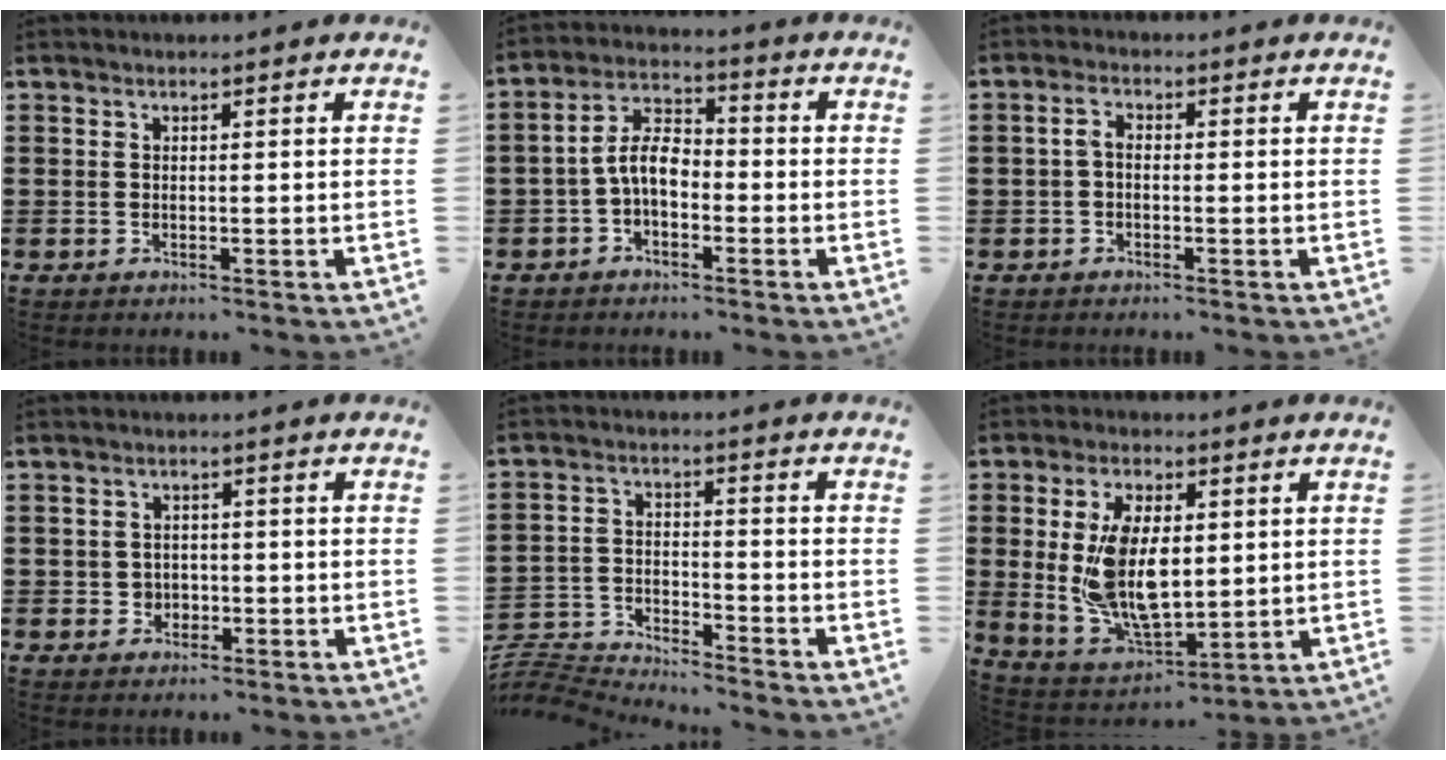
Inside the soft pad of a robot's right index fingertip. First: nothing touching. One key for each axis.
{"total": 6.1, "fx": -1.4, "fy": 3.3, "fz": 4.9, "tx": -0.116, "ty": 0.005, "tz": -0.035}
{"total": 2.0, "fx": -0.3, "fy": 0.9, "fz": 1.7, "tx": -0.043, "ty": -0.002, "tz": -0.009}
{"total": 2.2, "fx": -0.4, "fy": 2.1, "fz": 0.3, "tx": -0.014, "ty": 0.005, "tz": -0.013}
{"total": 4.5, "fx": -4.5, "fy": 0.5, "fz": 0.2, "tx": -0.029, "ty": -0.004, "tz": -0.100}
{"total": 12.4, "fx": 1.5, "fy": 7.0, "fz": 10.1, "tx": -0.215, "ty": 0.000, "tz": 0.028}